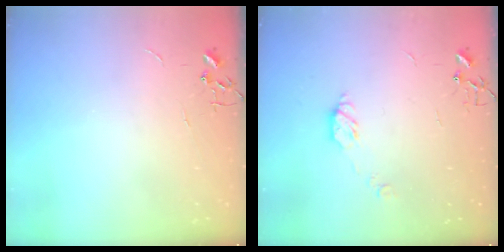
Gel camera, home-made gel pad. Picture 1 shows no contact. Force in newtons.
{"total": 6.4, "press": 6.4, "slide": 0.6}